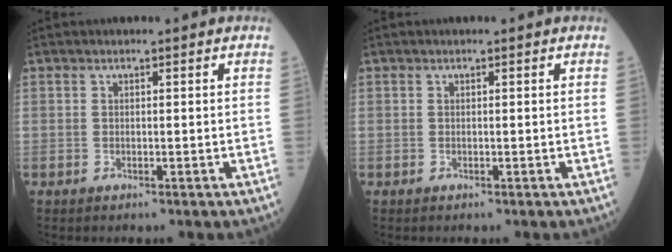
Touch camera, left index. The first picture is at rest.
{"total": 0.0}